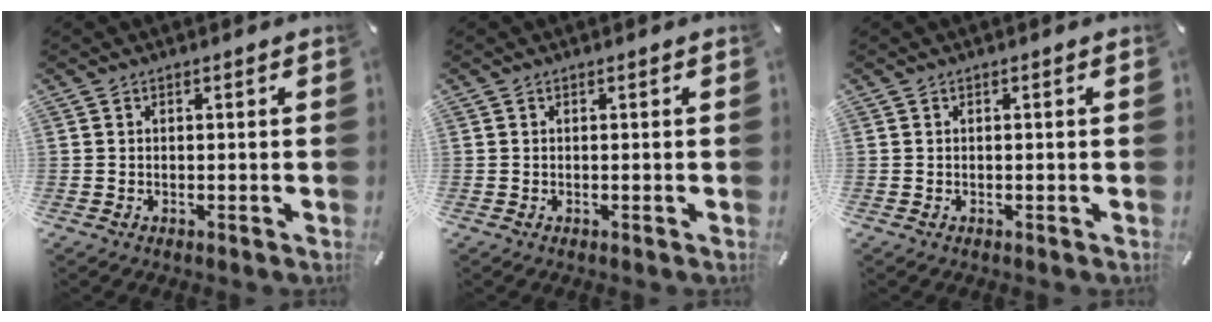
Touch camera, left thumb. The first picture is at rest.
{"total": 0.0}
{"total": 0.0}